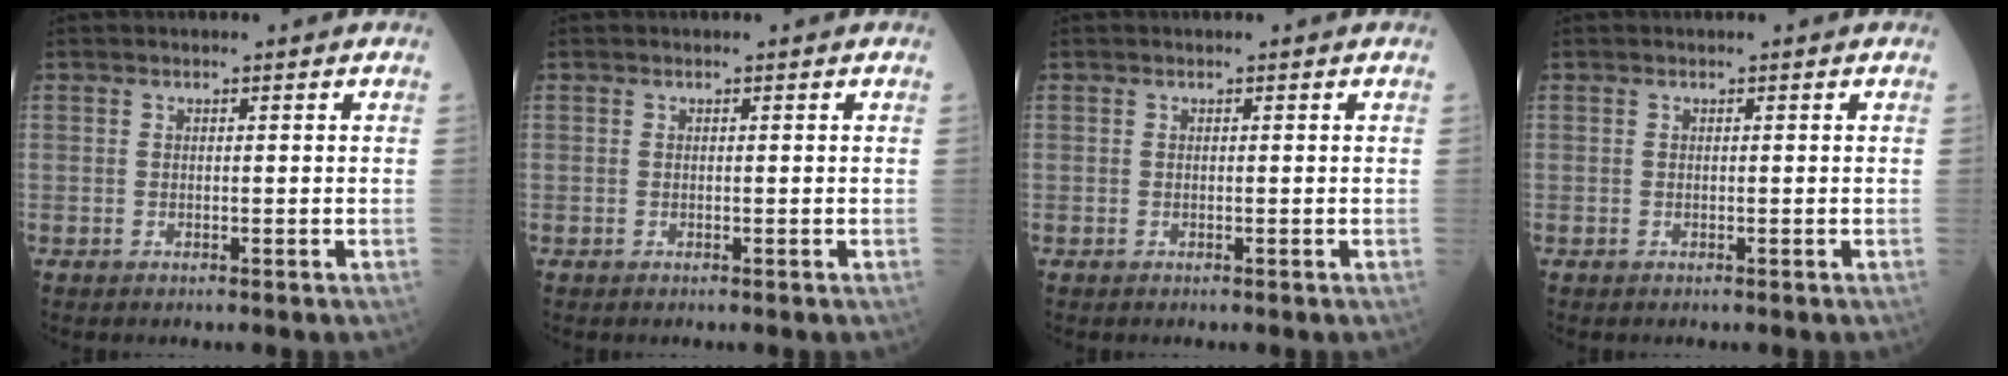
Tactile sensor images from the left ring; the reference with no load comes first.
{"total": 0.0}
{"total": 0.0}
{"total": 0.0}